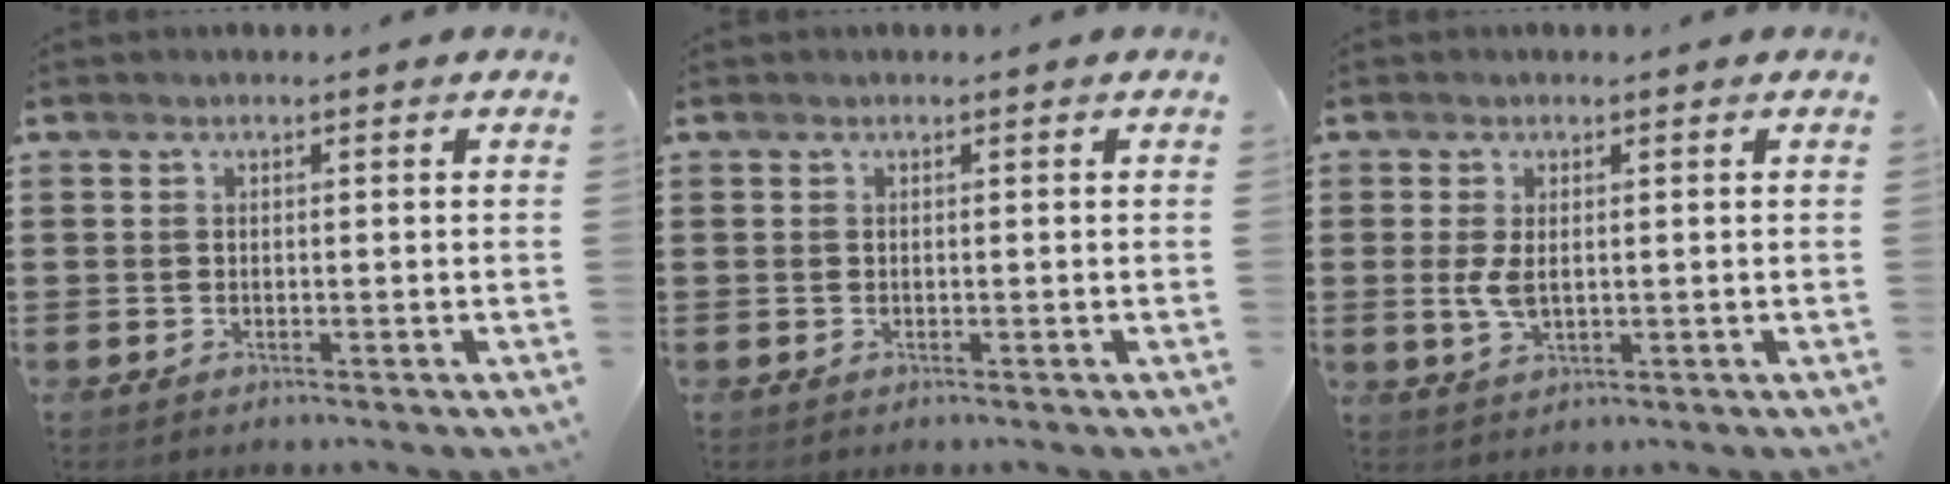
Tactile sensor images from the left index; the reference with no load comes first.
{"total": 0.0}
{"total": 3.6, "force": [0.3, 1.7, 3.1], "torque": [-0.077, -0.001, 0.001]}